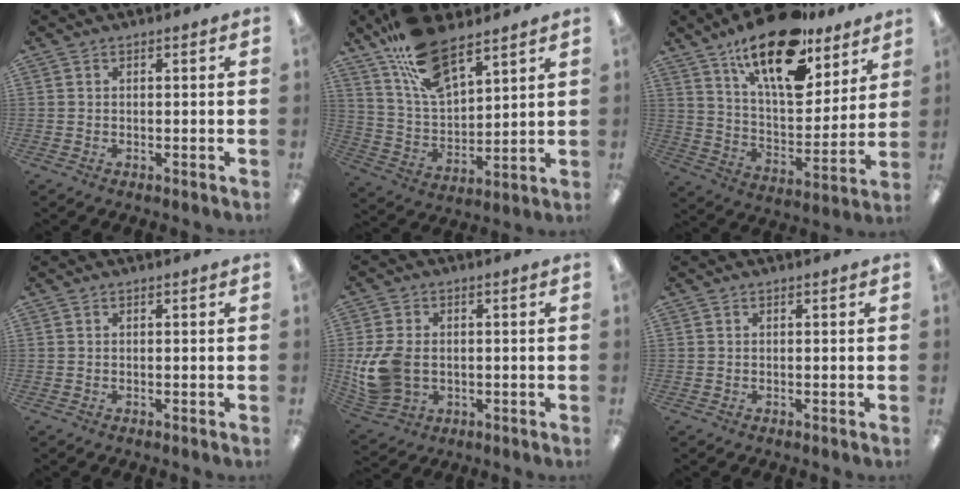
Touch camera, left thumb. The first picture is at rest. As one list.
[{"total": 16.4, "force": [11.4, 7.0, 9.5], "torque": [-0.187, -0.048, 0.209]}, {"total": 21.2, "force": [14.5, 8.6, 12.9], "torque": [-0.216, -0.082, 0.249]}, {"total": 0.0}, {"total": 11.4, "force": [-0.9, 8.4, 7.6], "torque": [-0.172, 0.005, -0.014]}, {"total": 0.0}]